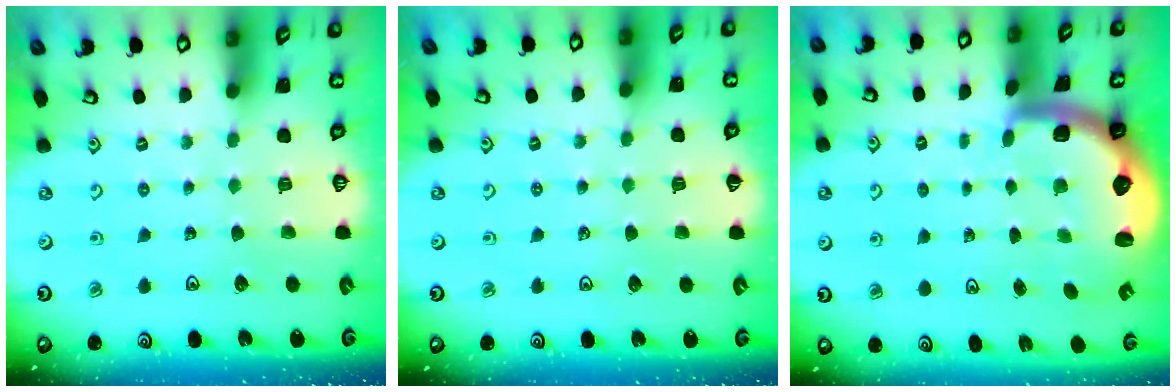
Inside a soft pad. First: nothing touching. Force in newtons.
{"total": 1.3, "press": 1.3, "slide": 0.2}
{"total": 2.8, "press": 2.5, "slide": 1.4}